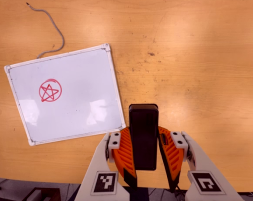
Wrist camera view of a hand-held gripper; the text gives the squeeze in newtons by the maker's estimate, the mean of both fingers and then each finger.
{"total": 9.2, "left": 7.6, "right": 10.8}